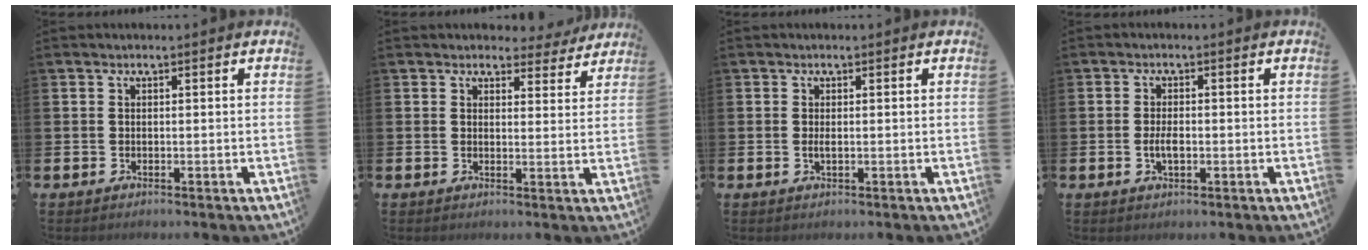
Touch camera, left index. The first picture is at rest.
{"total": 3.4, "force": [3.1, 1.2, 0.4], "torque": [-0.001, -0.019, 0.052]}
{"total": 0.8, "force": [0.0, 0.2, 0.8], "torque": [-0.022, 0.003, 0.000]}
{"total": 2.5, "force": [-0.4, 1.1, 2.1], "torque": [-0.038, -0.001, -0.007]}